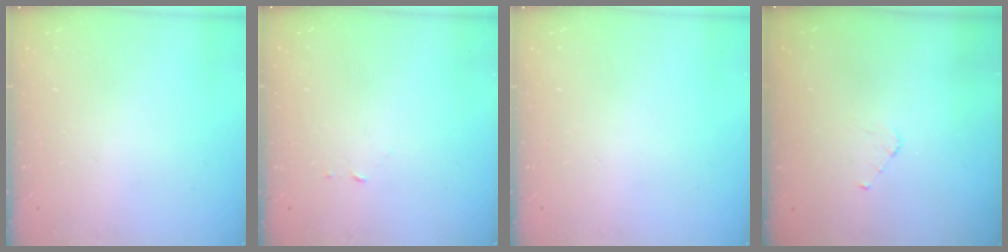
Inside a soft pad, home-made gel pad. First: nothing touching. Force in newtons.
{"total": 2.5, "press": 2.5, "slide": 0.2}
{"total": 0.0}
{"total": 3.0, "press": 3.0, "slide": 0.2}